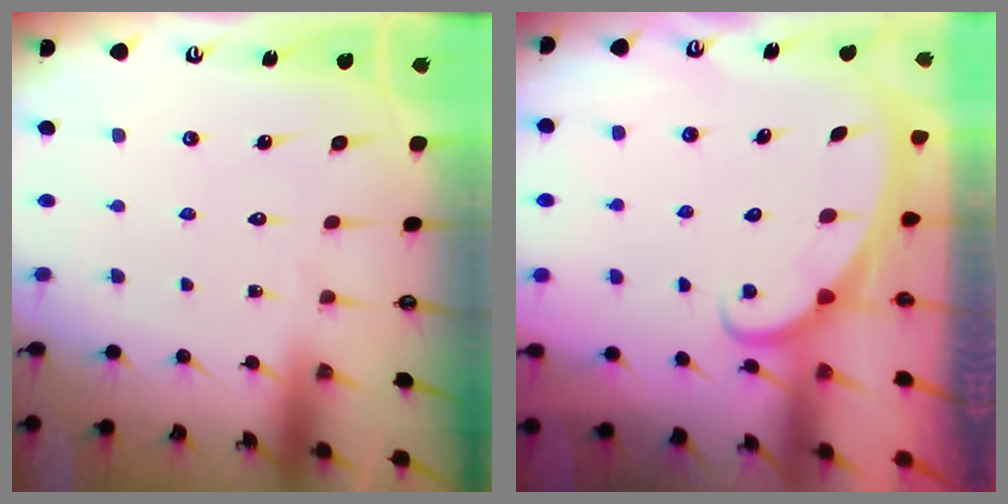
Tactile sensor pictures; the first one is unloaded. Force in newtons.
{"total": 2.2, "press": 2.2, "slide": 0.1}